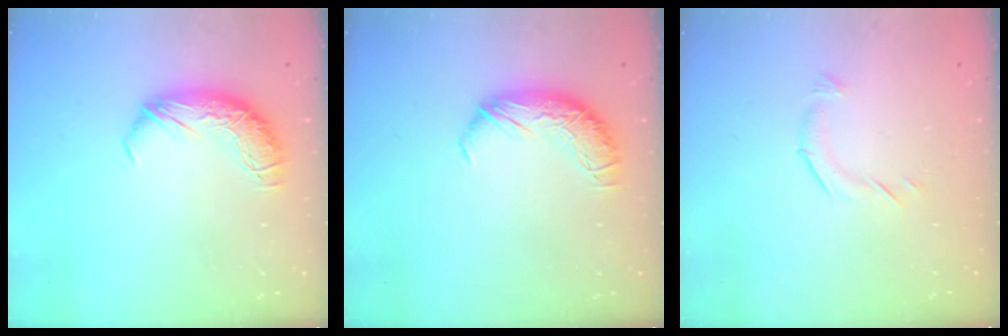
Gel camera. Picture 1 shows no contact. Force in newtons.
{"total": 0.0}
{"total": 6.2, "press": 6.1, "slide": 1.1}